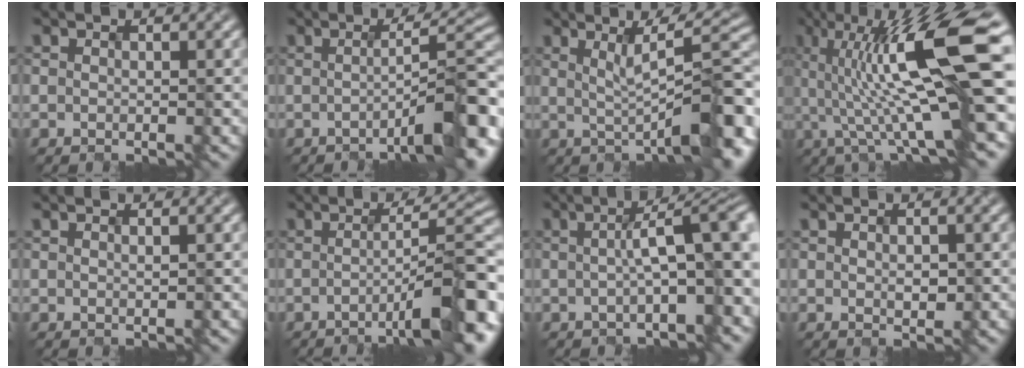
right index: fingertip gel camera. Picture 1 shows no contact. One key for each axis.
{"total": 9.2, "fx": -2.0, "fy": 2.0, "fz": 8.8, "tx": -0.100, "ty": 0.008, "tz": -0.037}
{"total": 9.1, "fx": -0.3, "fy": 2.4, "fz": 8.8, "tx": -0.107, "ty": 0.015, "tz": -0.004}
{"total": 13.2, "fx": 1.6, "fy": 2.6, "fz": 12.8, "tx": -0.205, "ty": 0.017, "tz": 0.028}
{"total": 0.7, "fx": 0.4, "fy": 0.3, "fz": 0.5, "tx": -0.004, "ty": 0.001, "tz": 0.001}
{"total": 10.3, "fx": -2.5, "fy": 2.3, "fz": 9.7, "tx": -0.112, "ty": 0.007, "tz": -0.042}
{"total": 8.7, "fx": 0.3, "fy": 2.5, "fz": 8.3, "tx": -0.098, "ty": 0.020, "tz": 0.005}
{"total": 1.0, "fx": 0.0, "fy": 0.3, "fz": 0.9, "tx": -0.020, "ty": -0.003, "tz": 0.009}